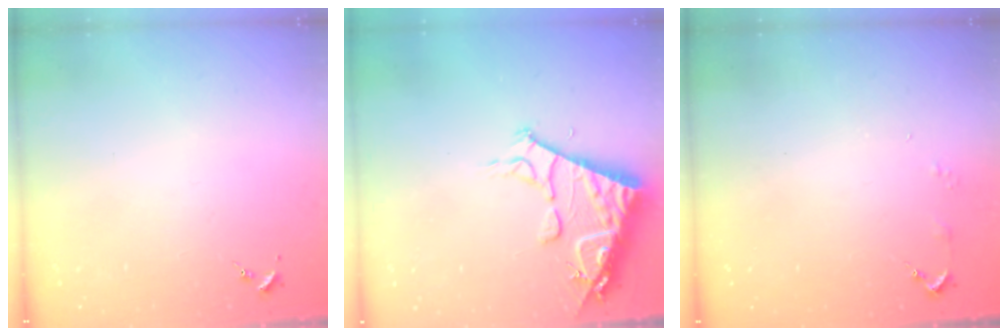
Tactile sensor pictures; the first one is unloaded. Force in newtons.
{"total": 13.9, "press": 13.8, "slide": 1.7}
{"total": 2.9, "press": 2.8, "slide": 0.3}